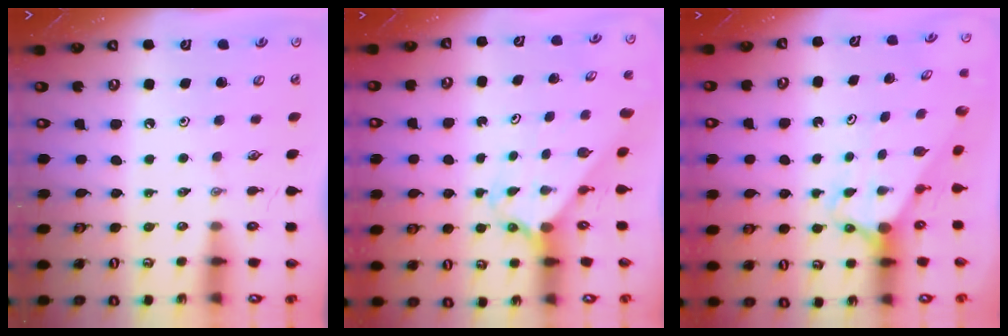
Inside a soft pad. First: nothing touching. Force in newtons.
{"total": 2.3, "press": 2.3, "slide": 0.2}
{"total": 2.8, "press": 2.8, "slide": 0.2}